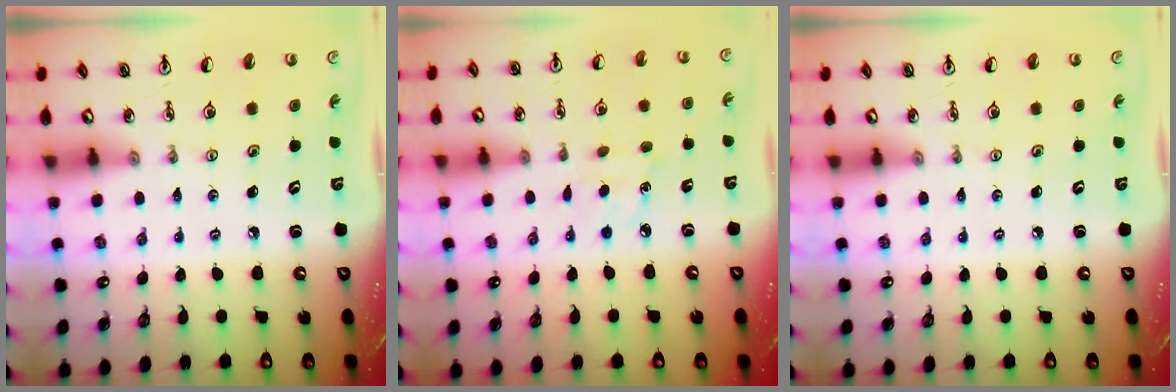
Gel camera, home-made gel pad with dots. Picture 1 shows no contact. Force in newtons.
{"total": 5.0, "press": 4.9, "slide": 0.5}
{"total": 0.0}